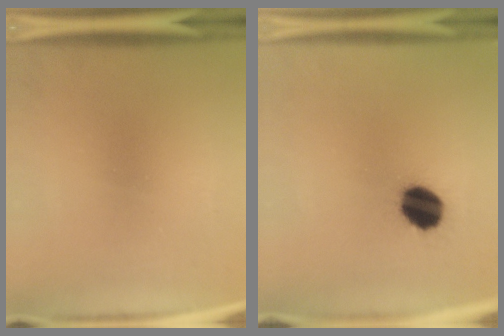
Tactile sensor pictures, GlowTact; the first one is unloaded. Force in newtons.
{"total": 10.2}